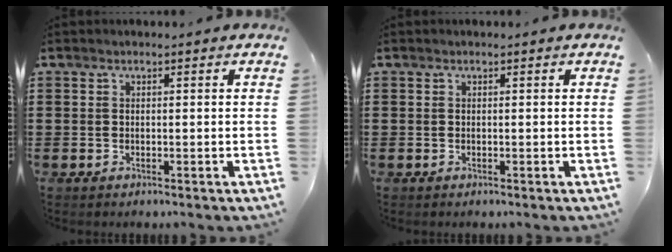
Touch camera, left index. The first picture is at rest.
{"total": 0.0}